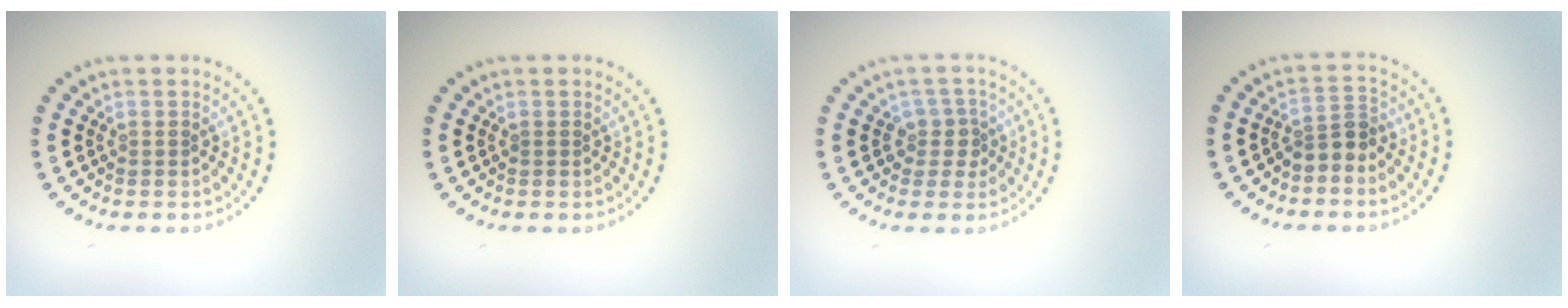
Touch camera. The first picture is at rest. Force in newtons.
{"total": 0.0}
{"total": 2.1, "press": 1.7, "slide": 1.1}
{"total": 2.3, "press": 1.8, "slide": 1.5}